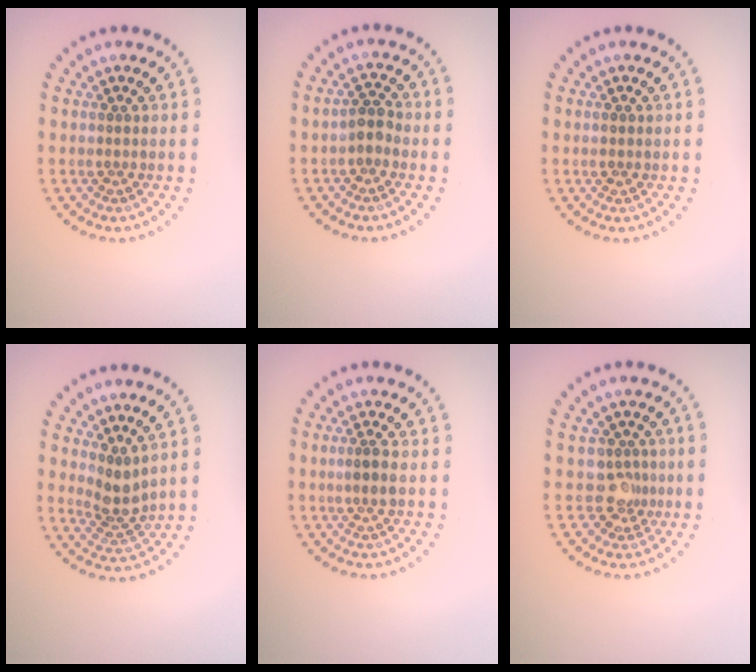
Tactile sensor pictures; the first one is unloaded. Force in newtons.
{"total": 1.5, "press": 1.4, "slide": 0.5}
{"total": 0.9, "press": 0.9, "slide": 0.1}
{"total": 2.5, "press": 1.9, "slide": 1.6}
{"total": 1.6, "press": 1.4, "slide": 0.8}
{"total": 2.2, "press": 1.6, "slide": 1.4}